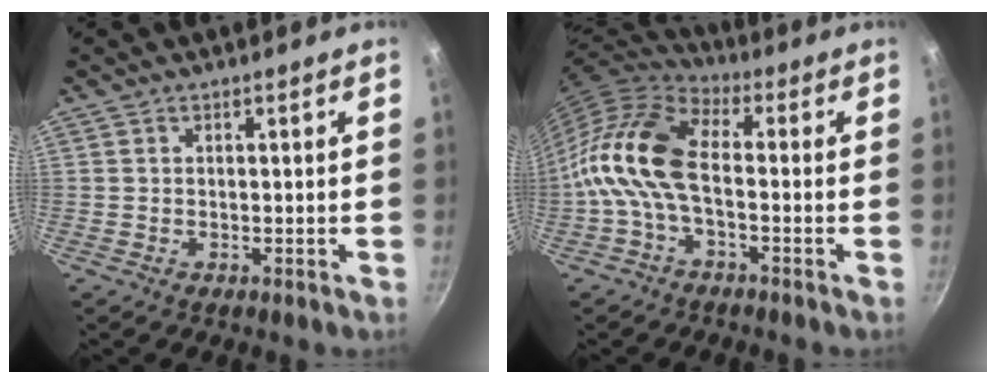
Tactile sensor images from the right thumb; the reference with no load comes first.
{"total": 13.7, "force": [-2.1, 7.3, 11.4], "torque": [-0.224, 0.035, -0.061]}